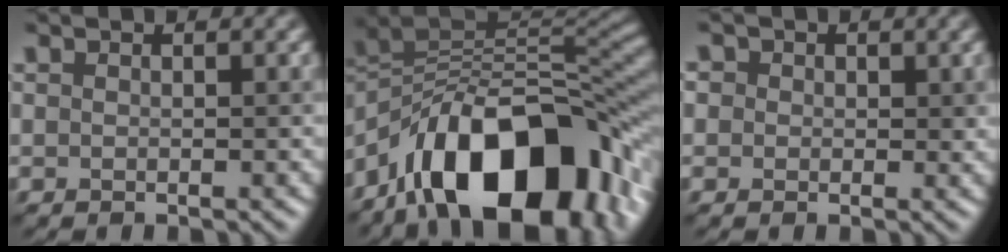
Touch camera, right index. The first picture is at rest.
{"total": 16.3, "force": [-8.2, 8.1, 11.6], "torque": [-0.172, 0.020, -0.138]}
{"total": 2.6, "force": [1.0, 2.1, 1.1], "torque": [-0.011, 0.012, -0.002]}